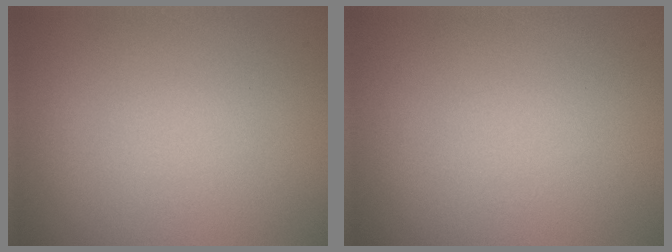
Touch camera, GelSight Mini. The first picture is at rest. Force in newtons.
{"total": 0.0}